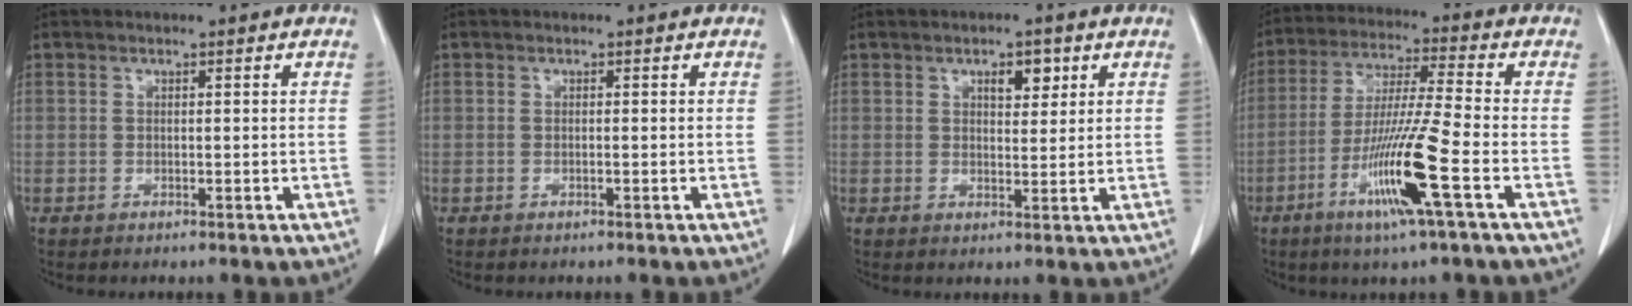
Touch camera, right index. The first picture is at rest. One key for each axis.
{"total": 0.0}
{"total": 3.5, "fx": 1.8, "fy": 1.6, "fz": 2.6, "tx": -0.038, "ty": 0.001, "tz": 0.027}
{"total": 12.7, "fx": -5.1, "fy": -1.0, "fz": 11.6, "tx": -0.228, "ty": -0.020, "tz": -0.100}